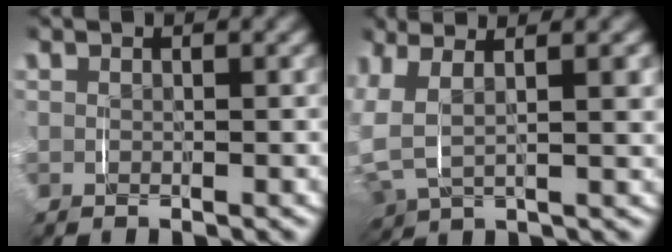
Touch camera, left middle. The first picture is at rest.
{"total": 8.8, "force": [1.8, 6.5, 5.7], "torque": [-0.151, -0.001, 0.023]}